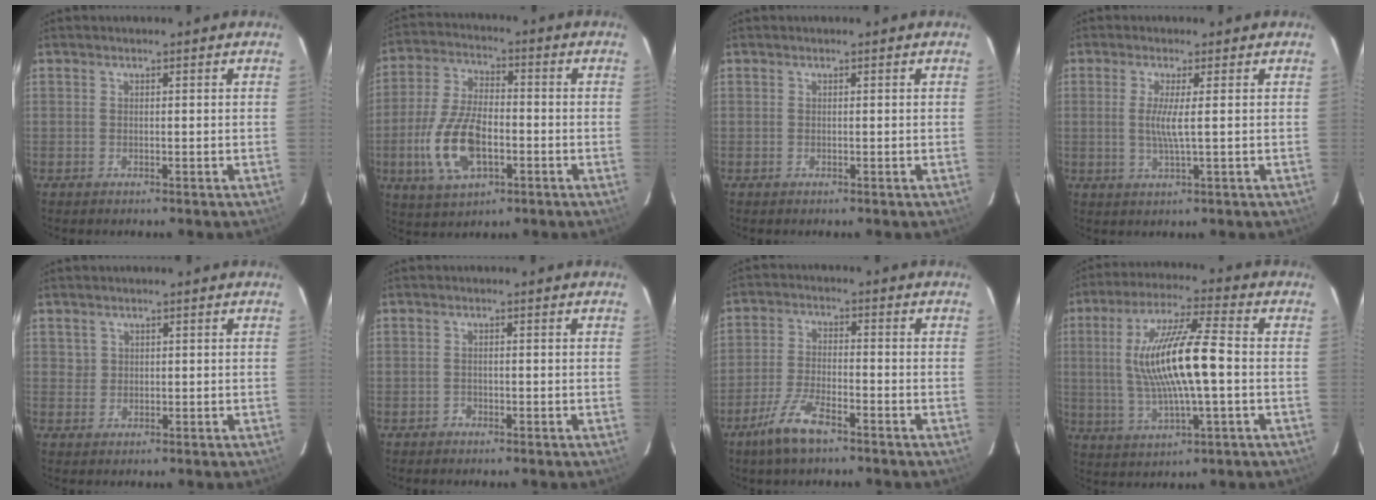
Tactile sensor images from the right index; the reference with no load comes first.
{"total": 13.9, "force": [-4.1, 6.8, 11.3], "torque": [-0.245, -0.002, -0.071]}
{"total": 0.0}
{"total": 3.9, "force": [0.3, -0.5, 3.9], "torque": [-0.075, -0.008, 0.002]}
{"total": 1.3, "force": [0.6, 1.2, 0.0], "torque": [0.007, 0.006, 0.011]}
{"total": 1.0, "force": [-0.8, 0.6, -0.1], "torque": [0.001, 0.006, -0.013]}
{"total": 8.1, "force": [-5.6, 2.2, 5.5], "torque": [-0.126, -0.006, -0.107]}
{"total": 15.2, "force": [0.0, 2.5, 15.0], "torque": [-0.284, 0.004, 0.006]}